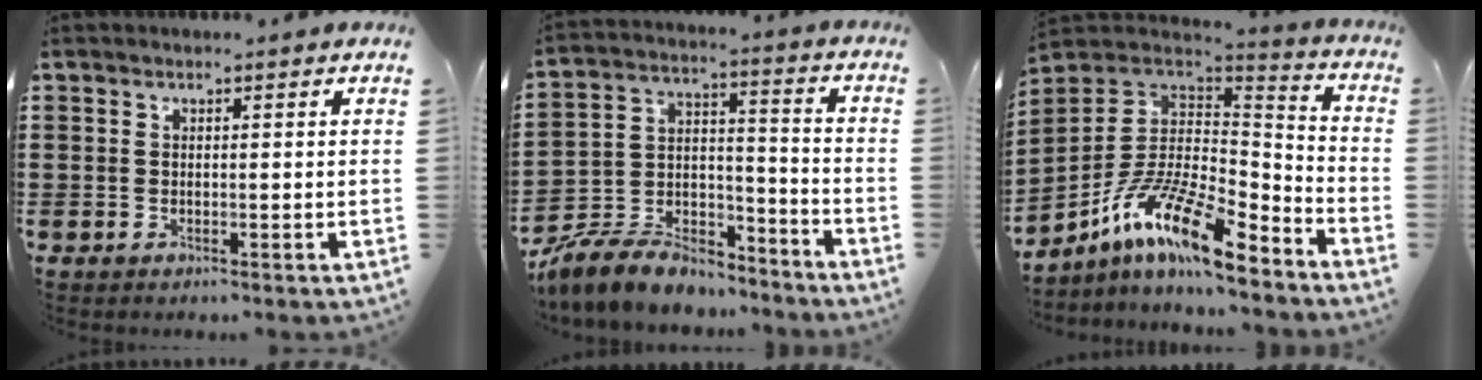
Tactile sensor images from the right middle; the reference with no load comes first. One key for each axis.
{"total": 9.1, "fx": -8.3, "fy": 2.7, "fz": 2.5, "tx": -0.051, "ty": 0.021, "tz": -0.163}
{"total": 13.5, "fx": -8.4, "fy": 3.9, "fz": 9.9, "tx": -0.203, "ty": 0.003, "tz": -0.164}